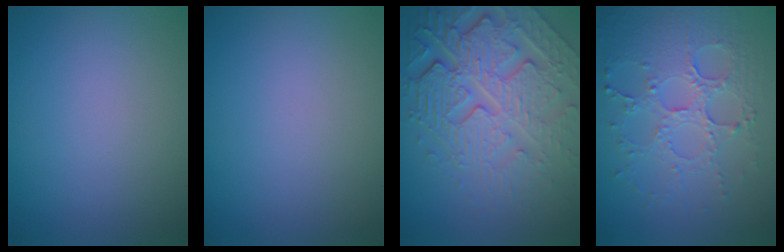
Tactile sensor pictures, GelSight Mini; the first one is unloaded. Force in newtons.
{"total": 0.0}
{"total": 8.6, "press": 5.9, "slide": 6.2}
{"total": 5.4, "press": 3.8, "slide": 3.8}